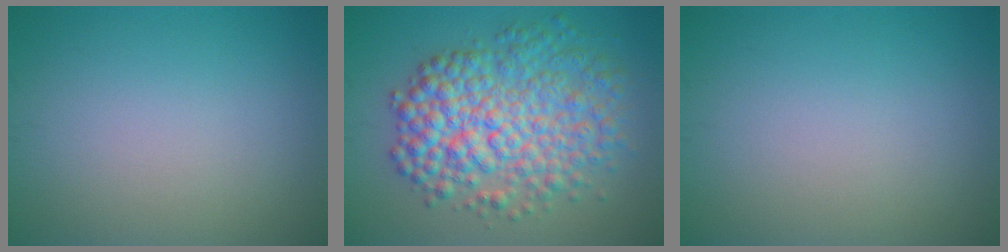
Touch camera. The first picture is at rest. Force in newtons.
{"total": 8.5, "press": 8.5, "slide": 0.1}
{"total": 0.0}